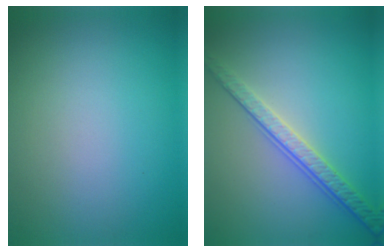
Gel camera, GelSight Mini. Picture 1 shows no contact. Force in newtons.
{"total": 3.6, "press": 3.2, "slide": 1.7}